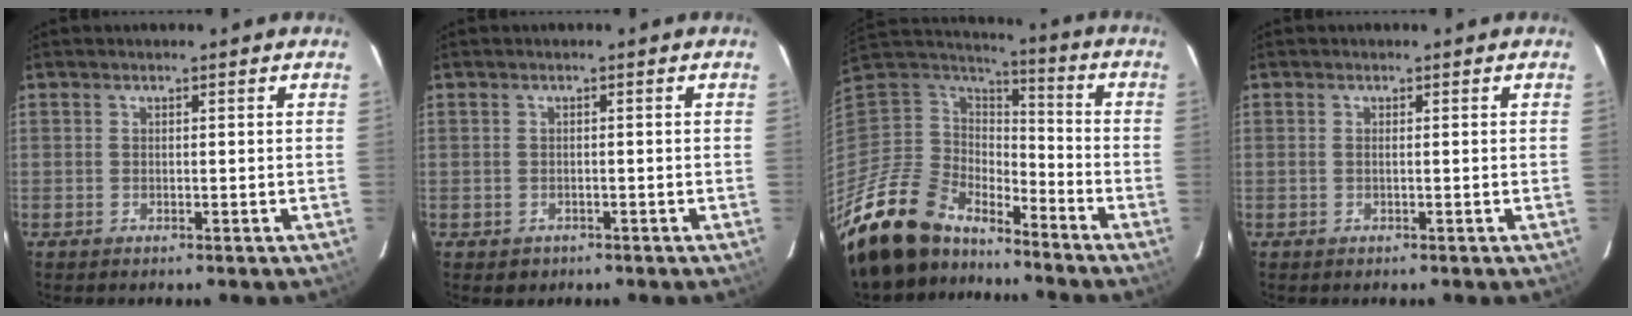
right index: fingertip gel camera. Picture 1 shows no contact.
{"total": 2.2, "force": [-0.9, 1.9, 0.5], "torque": [-0.014, -0.001, -0.002]}
{"total": 21.1, "force": [-17.2, 9.5, 7.7], "torque": [-0.194, -0.013, -0.309]}
{"total": 0.5, "force": [0.0, -0.1, 0.5], "torque": [-0.007, 0.003, 0.000]}